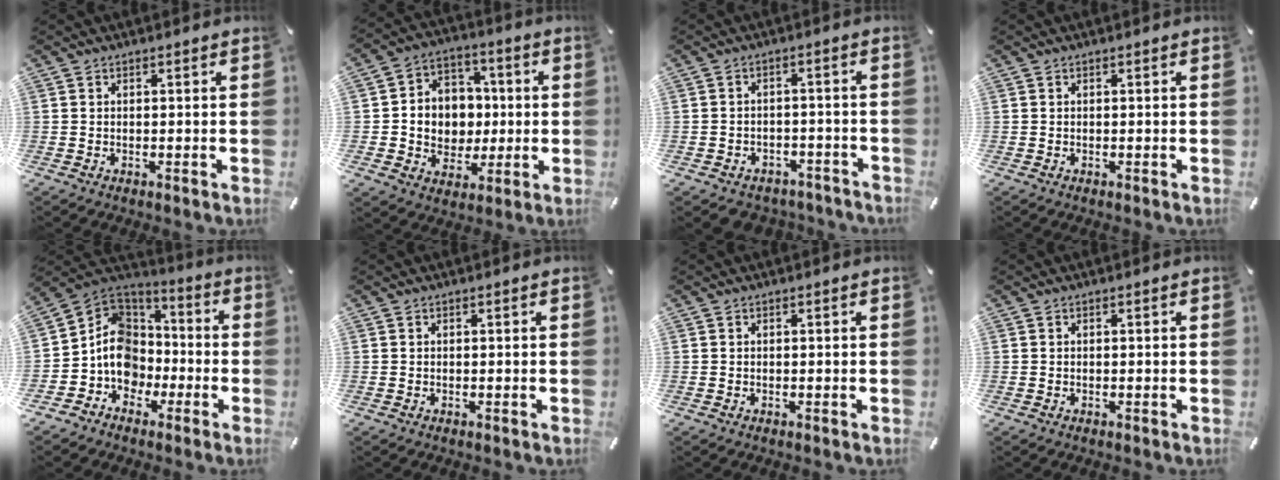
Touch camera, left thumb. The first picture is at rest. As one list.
[{"total": 10.2, "force": [-0.7, 9.8, 2.6], "torque": [-0.044, 0.013, -0.002]}, {"total": 3.9, "force": [-2.7, 2.6, 0.9], "torque": [-0.022, 0.014, -0.055]}, {"total": 0.0}, {"total": 12.4, "force": [-3.7, 10.9, 4.5], "torque": [-0.117, 0.008, -0.069]}, {"total": 0.0}, {"total": 0.0}, {"total": 0.0}]